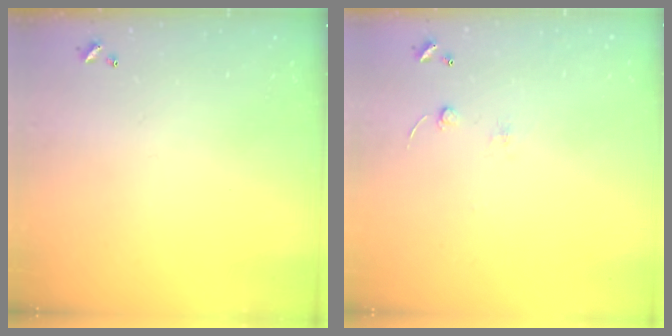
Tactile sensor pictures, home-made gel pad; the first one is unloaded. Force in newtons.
{"total": 2.5, "press": 2.4, "slide": 0.8}